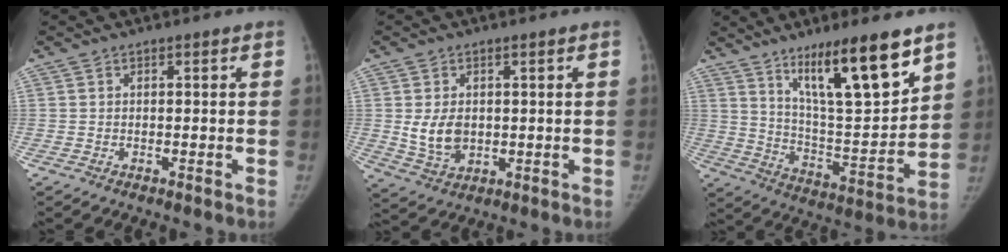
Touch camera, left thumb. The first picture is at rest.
{"total": 6.4, "force": [0.5, 4.6, 4.5], "torque": [-0.069, -0.013, 0.022]}
{"total": 19.0, "force": [11.7, 3.9, 14.4], "torque": [-0.204, -0.071, 0.206]}